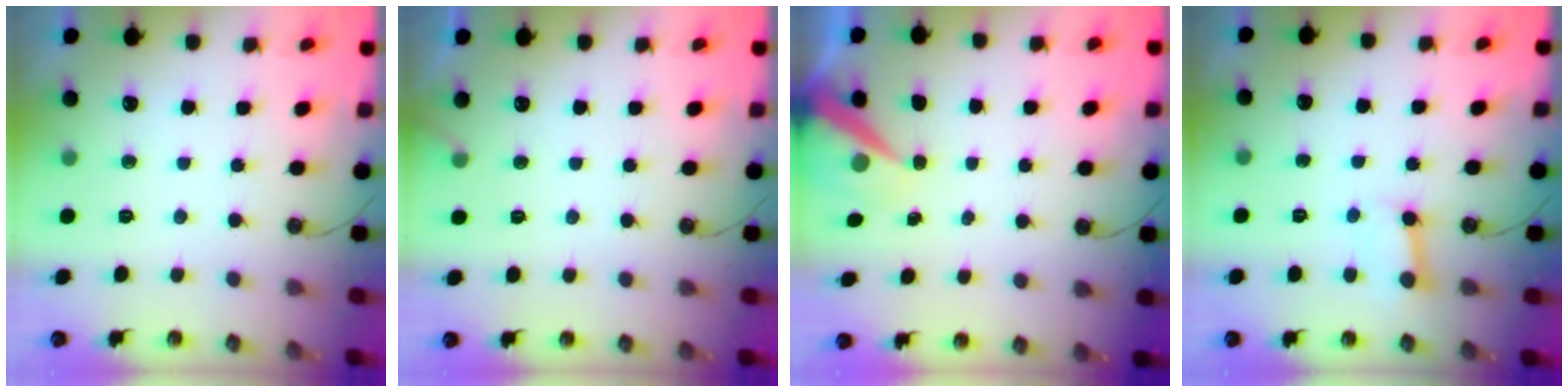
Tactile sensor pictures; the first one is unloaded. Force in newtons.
{"total": 4.0, "press": 4.0, "slide": 0.3}
{"total": 7.0, "press": 7.0, "slide": 0.2}
{"total": 3.6, "press": 3.6, "slide": 0.3}